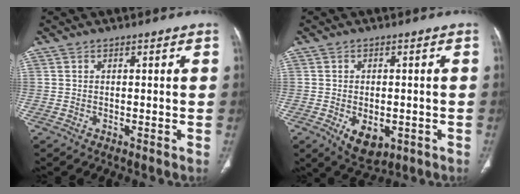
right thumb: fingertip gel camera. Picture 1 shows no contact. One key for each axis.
{"total": 7.0, "fx": -2.3, "fy": 4.3, "fz": 5.0, "tx": -0.061, "ty": 0.002, "tz": -0.020}